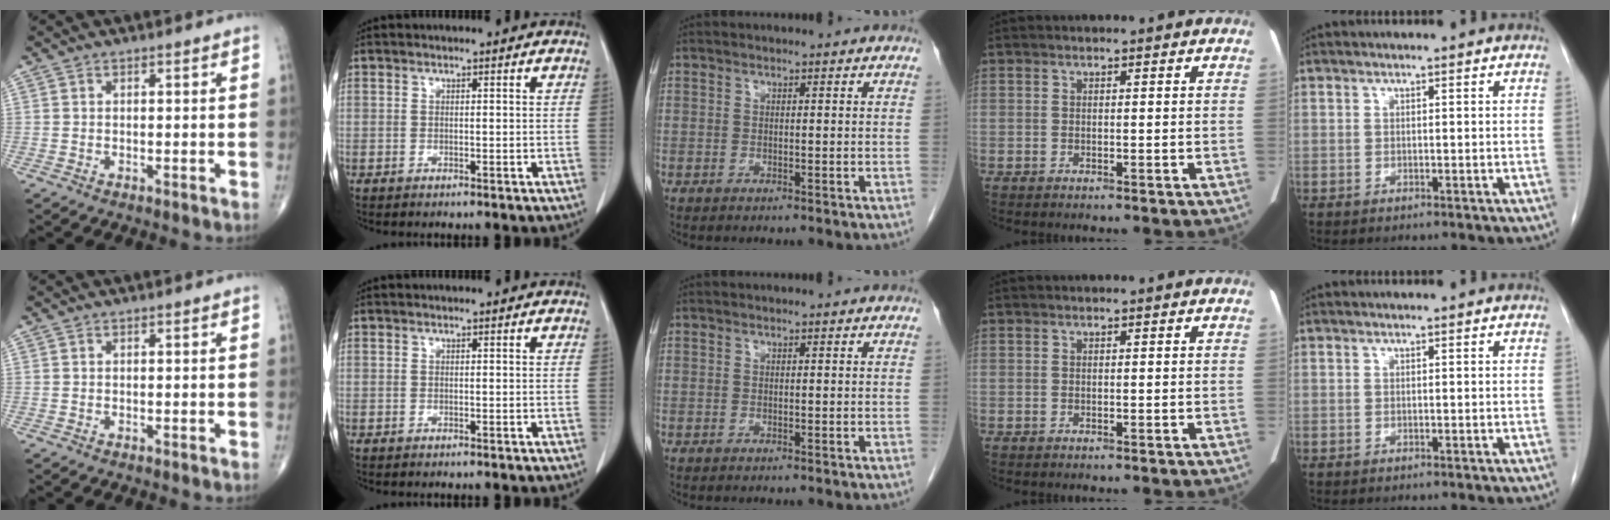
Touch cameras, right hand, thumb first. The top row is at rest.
{}